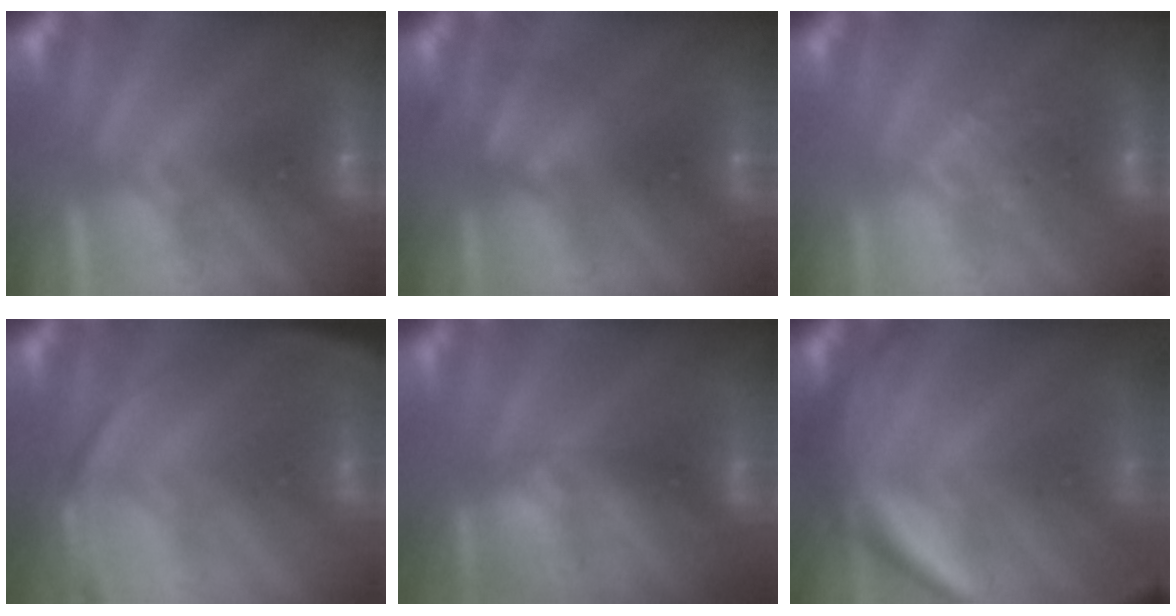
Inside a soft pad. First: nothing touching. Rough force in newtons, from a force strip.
{"total": 2.5}
{"total": 3.9}
{"total": 2.8}
{"total": 2.8}
{"total": 11.5}